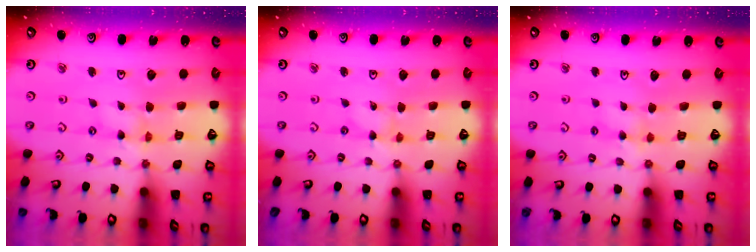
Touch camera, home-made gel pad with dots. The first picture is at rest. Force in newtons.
{"total": 0.0}
{"total": 4.1, "press": 4.1, "slide": 0.5}